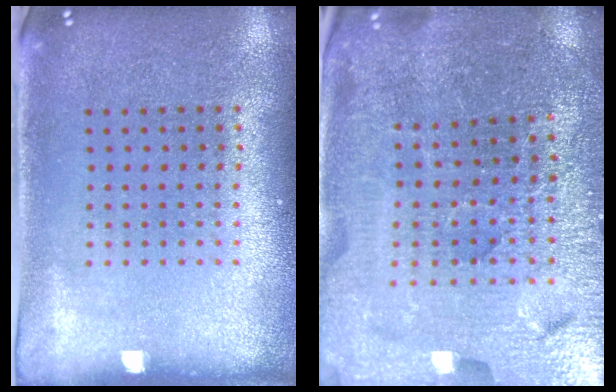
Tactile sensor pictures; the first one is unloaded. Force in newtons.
{"total": 4.4, "press": 4.2, "slide": 1.1}